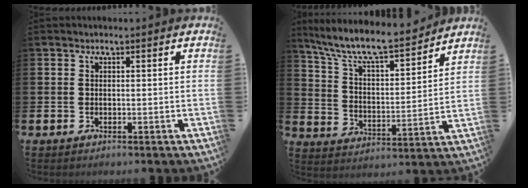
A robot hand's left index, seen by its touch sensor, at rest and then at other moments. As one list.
[{"total": 9.6, "force": [8.7, 1.7, 3.7], "torque": [-0.108, -0.060, 0.148]}]